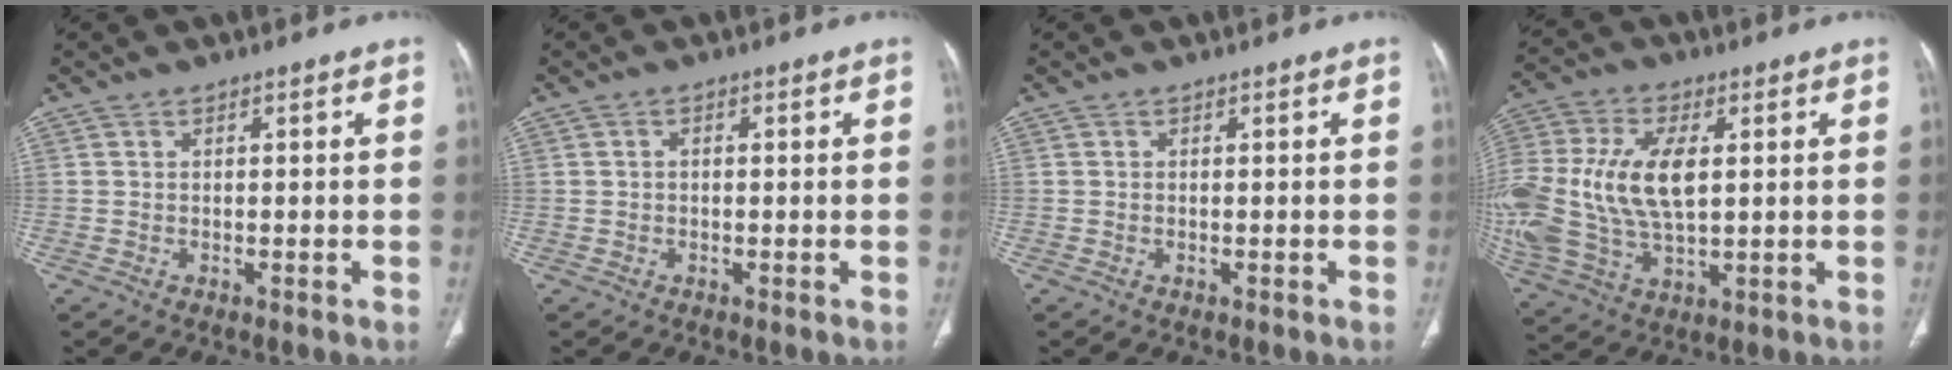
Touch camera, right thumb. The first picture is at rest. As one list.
[{"total": 0.8, "force": [0.0, 0.6, 0.6], "torque": [-0.010, 0.003, -0.001]}, {"total": 0.0}, {"total": 22.4, "force": [2.0, 12.4, 18.5], "torque": [-0.443, -0.002, 0.042]}]